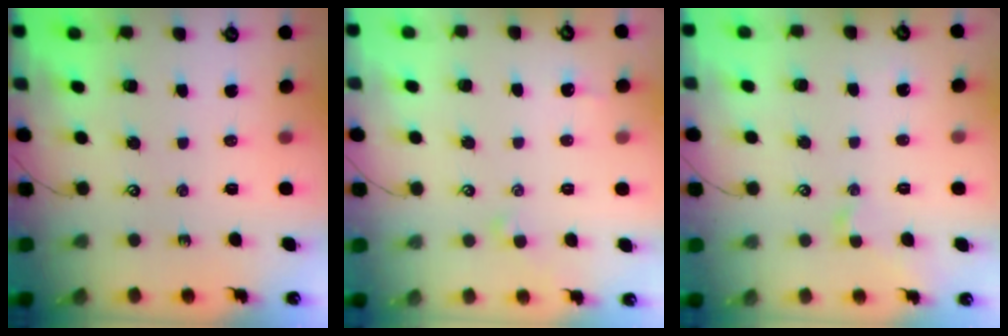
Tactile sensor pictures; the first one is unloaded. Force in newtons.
{"total": 1.0, "press": 0.7, "slide": 0.6}
{"total": 1.9, "press": 1.8, "slide": 0.5}